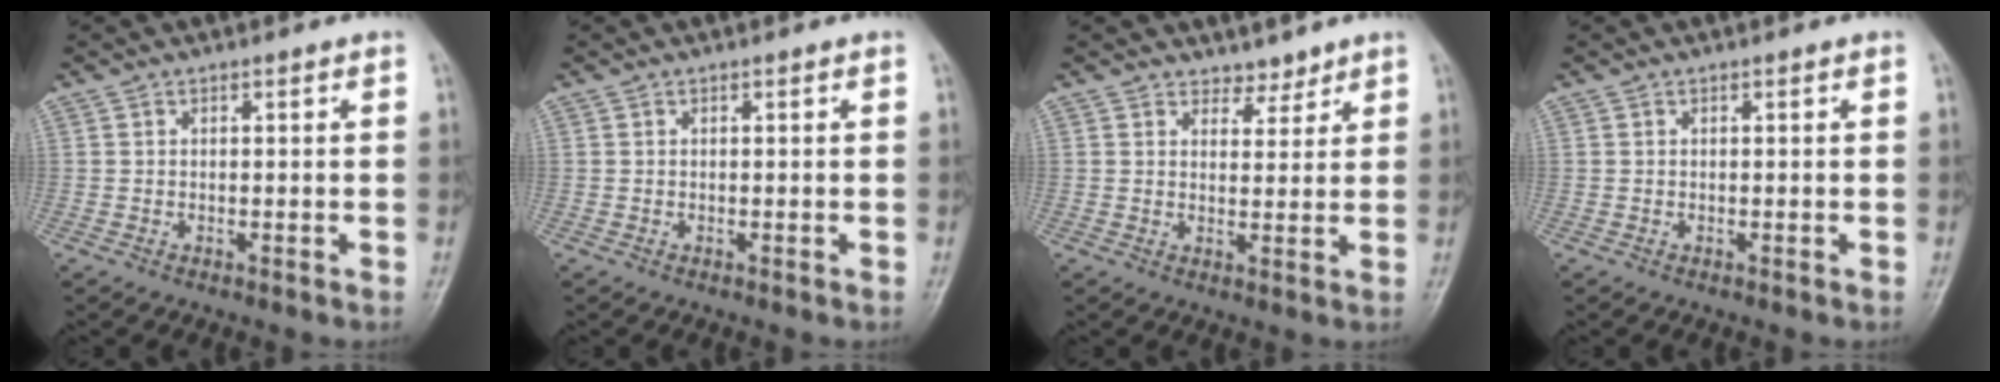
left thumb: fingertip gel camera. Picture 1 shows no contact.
{"total": 0.0}
{"total": 3.2, "force": [2.7, 1.6, 0.3], "torque": [0.019, -0.020, 0.039]}
{"total": 0.0}